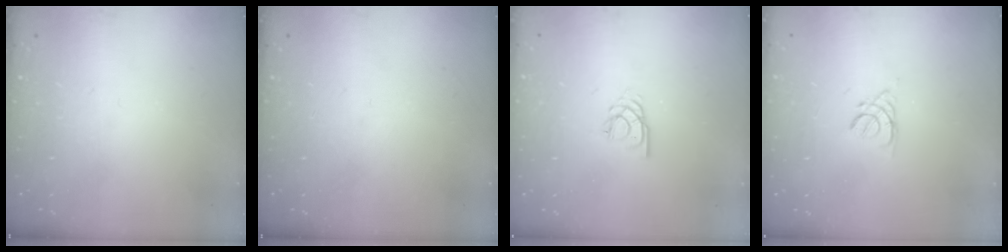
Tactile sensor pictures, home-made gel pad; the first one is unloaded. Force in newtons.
{"total": 0.0}
{"total": 2.3, "press": 2.3, "slide": 0.2}
{"total": 2.5, "press": 2.5, "slide": 0.6}